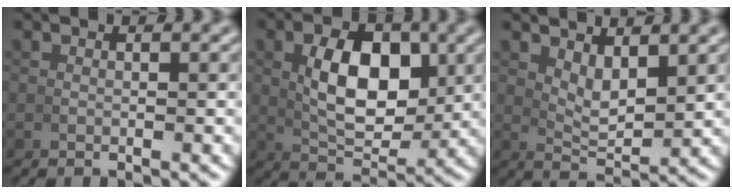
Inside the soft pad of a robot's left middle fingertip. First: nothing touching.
{"total": 7.0, "force": [1.2, 3.6, 5.8], "torque": [-0.089, -0.011, 0.028]}
{"total": 4.5, "force": [3.0, 1.5, 3.0], "torque": [-0.042, -0.011, 0.054]}